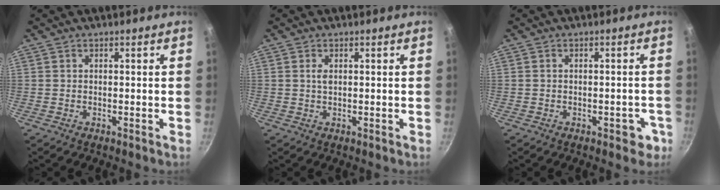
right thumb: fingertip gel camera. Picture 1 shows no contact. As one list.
[{"total": 1.2, "force": [0.3, 0.6, 1.0], "torque": [-0.018, -0.001, 0.005]}, {"total": 3.4, "force": [-1.5, 2.0, 2.3], "torque": [-0.003, 0.025, -0.009]}]